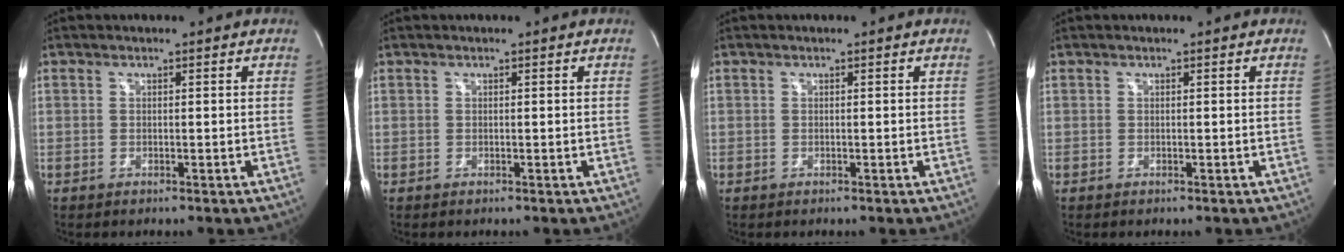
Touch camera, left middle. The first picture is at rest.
{"total": 0.0}
{"total": 0.0}
{"total": 0.0}